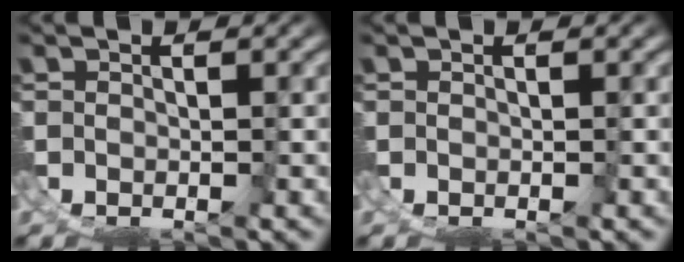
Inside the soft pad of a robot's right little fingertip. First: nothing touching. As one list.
[{"total": 0.0}]